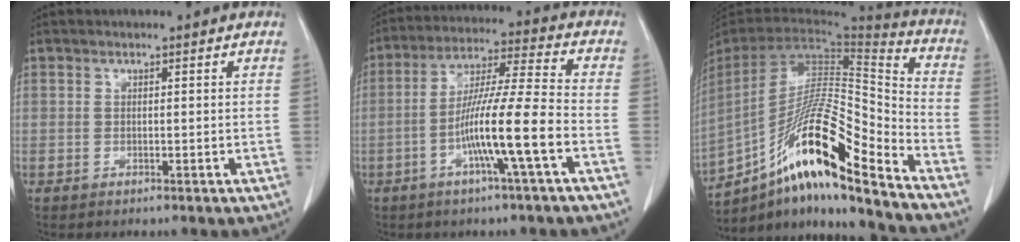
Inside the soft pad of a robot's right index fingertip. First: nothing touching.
{"total": 12.3, "force": [-4.3, -0.9, 11.5], "torque": [-0.213, 0.002, -0.081]}
{"total": 21.9, "force": [-14.1, 1.9, 16.7], "torque": [-0.307, -0.001, -0.254]}